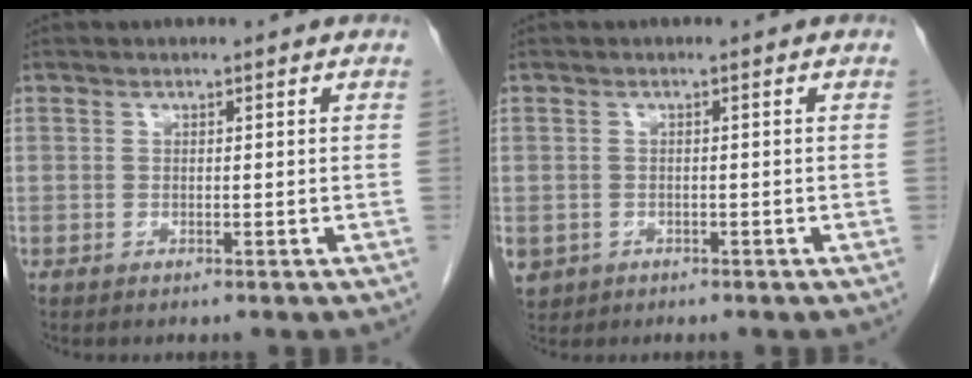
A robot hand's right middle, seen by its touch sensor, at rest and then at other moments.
{"total": 3.9, "force": [-1.7, 3.4, 0.9], "torque": [-0.019, 0.000, -0.022]}